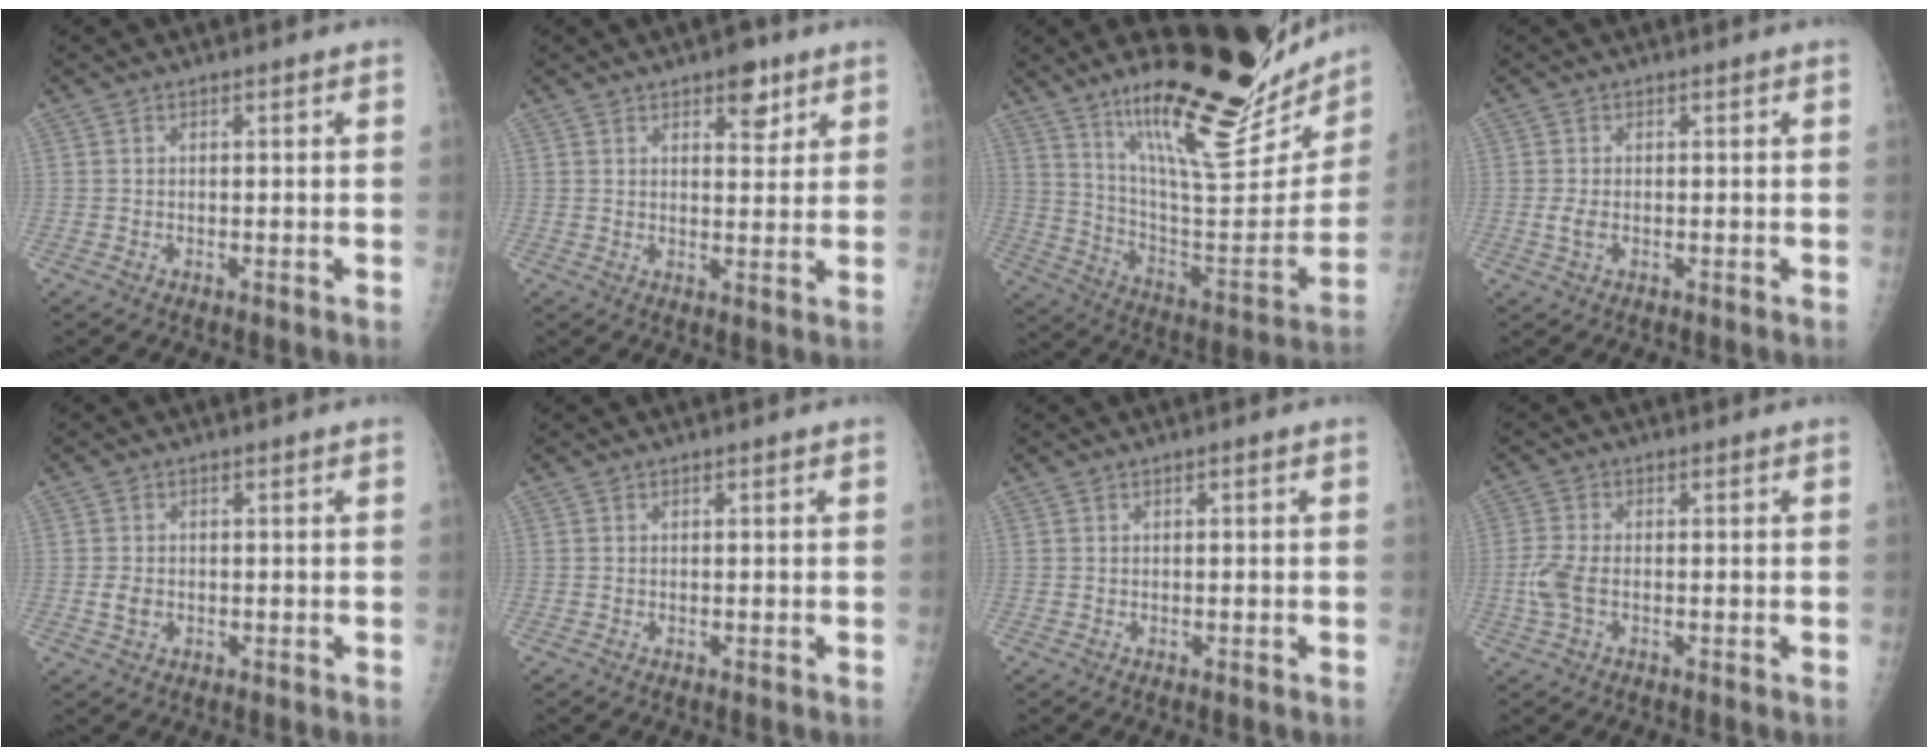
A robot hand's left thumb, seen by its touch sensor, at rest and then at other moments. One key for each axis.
{"total": 5.1, "fx": 3.2, "fy": 2.6, "fz": 3.1, "tx": -0.017, "ty": -0.017, "tz": 0.042}
{"total": 29.4, "fx": 19.7, "fy": 8.1, "fz": 20.2, "tx": -0.269, "ty": -0.094, "tz": 0.312}
{"total": 1.8, "fx": -0.2, "fy": 1.0, "fz": 1.5, "tx": -0.032, "ty": -0.002, "tz": -0.003}
{"total": 2.1, "fx": -0.4, "fy": 1.6, "fz": 1.3, "tx": -0.016, "ty": 0.001, "tz": -0.005}
{"total": 0.0}
{"total": 0.0}
{"total": 4.3, "fx": -0.8, "fy": 2.3, "fz": 3.6, "tx": -0.093, "ty": 0.003, "tz": -0.020}